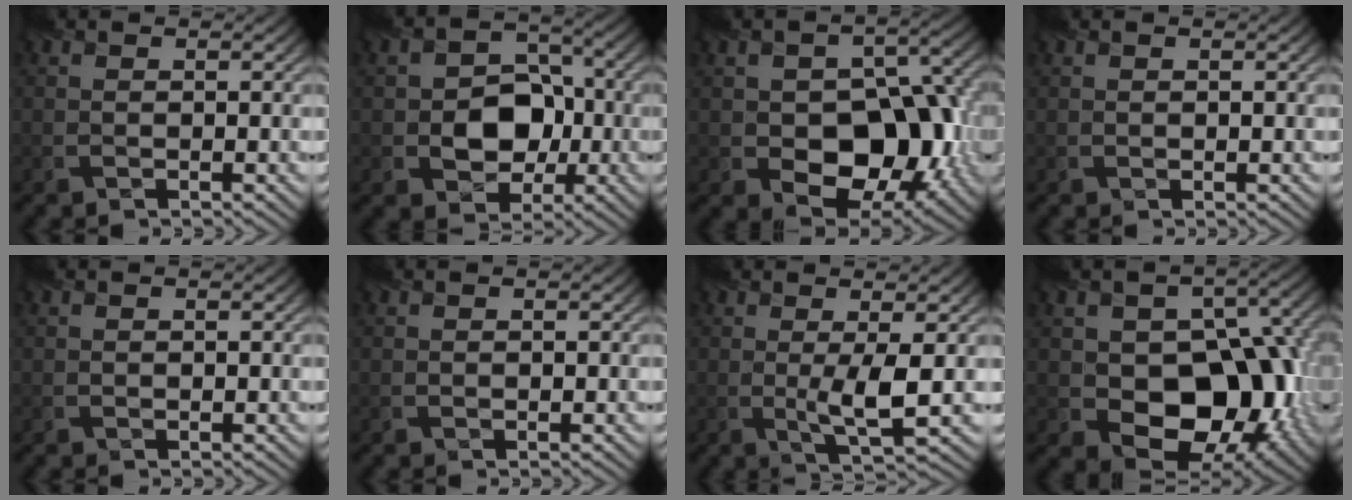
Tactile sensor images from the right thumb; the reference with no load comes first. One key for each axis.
{"total": 8.0, "fx": -1.3, "fy": 6.2, "fz": 4.8, "tx": -0.076, "ty": -0.001, "tz": -0.036}
{"total": 12.5, "fx": -2.6, "fy": 8.4, "fz": 8.9, "tx": -0.131, "ty": -0.013, "tz": -0.040}
{"total": 0.0}
{"total": 0.0}
{"total": 0.0}
{"total": 4.4, "fx": 0.2, "fy": 0.9, "fz": 4.4, "tx": -0.089, "ty": -0.003, "tz": 0.004}
{"total": 14.3, "fx": -2.1, "fy": 10.1, "fz": 9.9, "tx": -0.137, "ty": -0.020, "tz": -0.027}